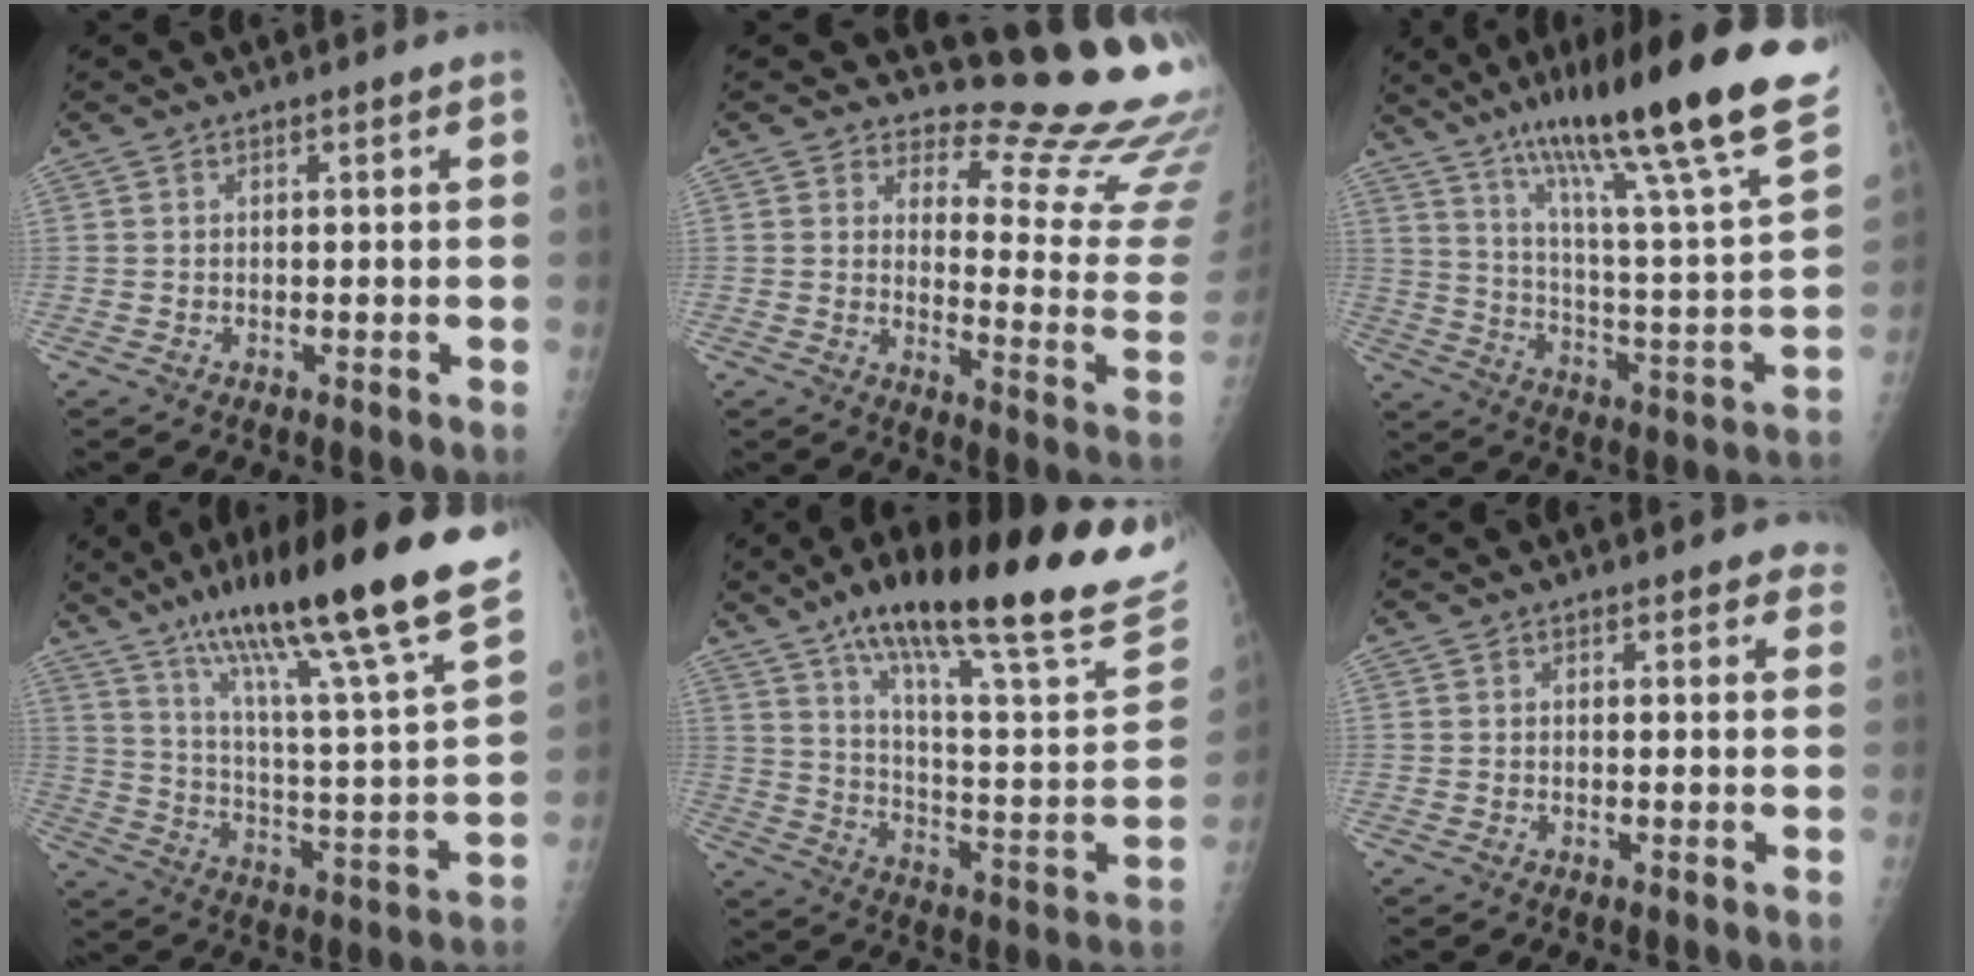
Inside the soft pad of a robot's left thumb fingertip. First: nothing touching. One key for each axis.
{"total": 18.1, "fx": 16.4, "fy": 3.9, "fz": 6.6, "tx": -0.039, "ty": -0.189, "tz": 0.185}
{"total": 30.6, "fx": 20.9, "fy": 3.0, "fz": 22.1, "tx": -0.325, "ty": -0.079, "tz": 0.321}
{"total": 28.3, "fx": 19.8, "fy": 2.0, "fz": 20.2, "tx": -0.311, "ty": -0.075, "tz": 0.316}
{"total": 30.9, "fx": 21.4, "fy": 5.7, "fz": 21.5, "tx": -0.306, "ty": -0.066, "tz": 0.324}
{"total": 4.1, "fx": 3.6, "fy": 1.5, "fz": 1.0, "tx": 0.020, "ty": -0.011, "tz": 0.026}